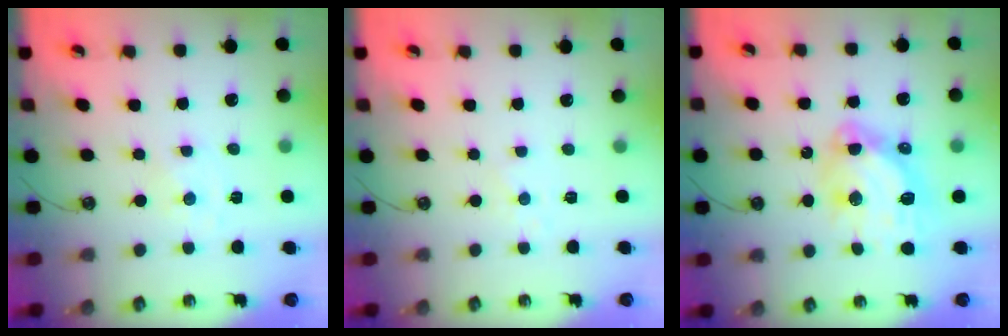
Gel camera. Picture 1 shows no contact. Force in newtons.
{"total": 2.8, "press": 2.8, "slide": 0.3}
{"total": 14.6, "press": 14.5, "slide": 1.5}